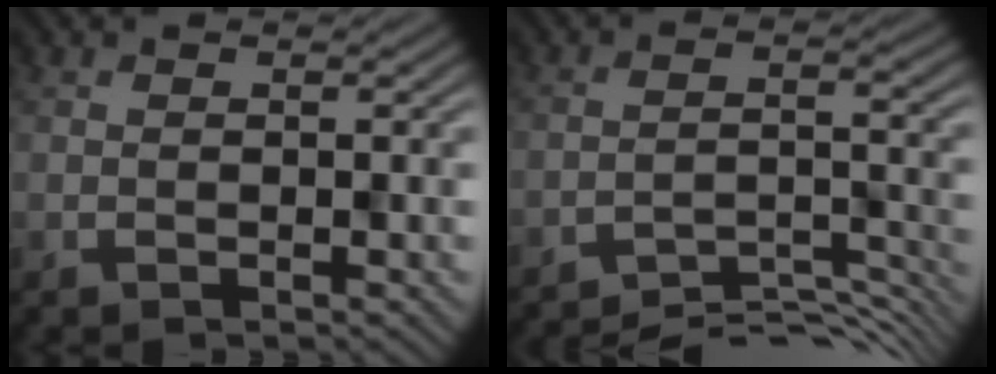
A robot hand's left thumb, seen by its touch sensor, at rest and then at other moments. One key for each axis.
{"total": 7.6, "fx": -7.0, "fy": 0.8, "fz": 2.9, "tx": -0.047, "ty": 0.015, "tz": -0.101}